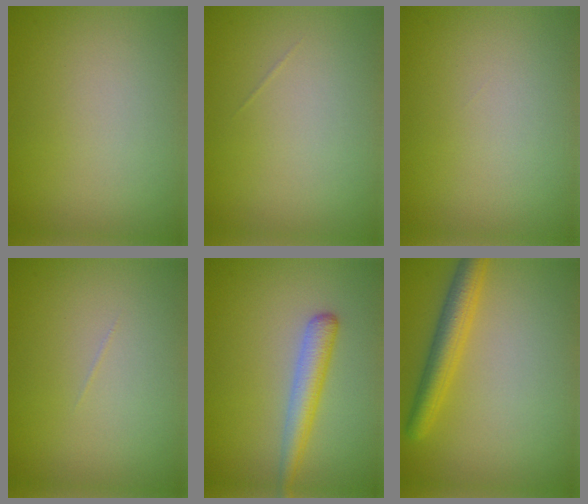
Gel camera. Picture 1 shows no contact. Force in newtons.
{"total": 0.0}
{"total": 0.0}
{"total": 0.0}
{"total": 2.9, "press": 2.9, "slide": 0.1}
{"total": 3.7, "press": 3.7, "slide": 0.2}